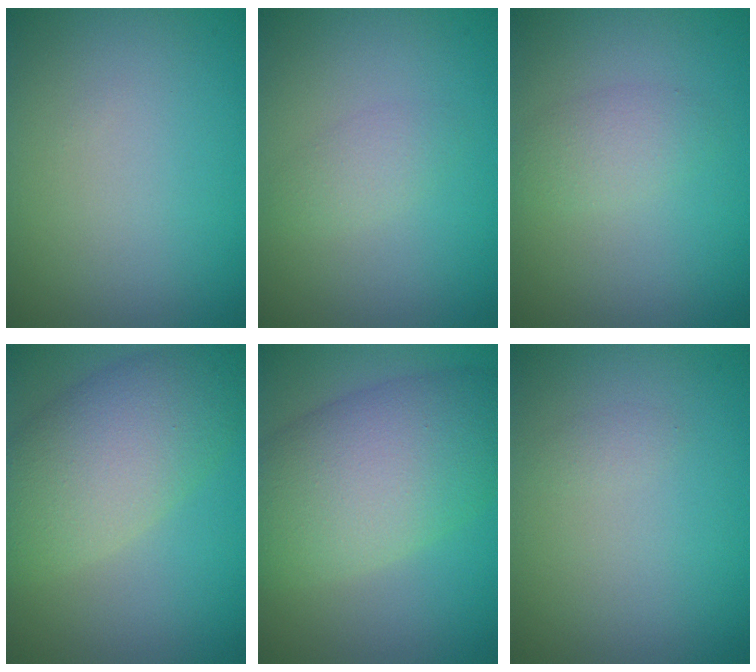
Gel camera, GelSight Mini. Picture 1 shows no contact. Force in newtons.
{"total": 1.5, "press": 1.5, "slide": 0.1}
{"total": 1.9, "press": 1.9, "slide": 0.1}
{"total": 7.6, "press": 7.5, "slide": 0.6}
{"total": 9.6, "press": 9.6, "slide": 0.5}
{"total": 0.6, "press": 0.6, "slide": 0.0}